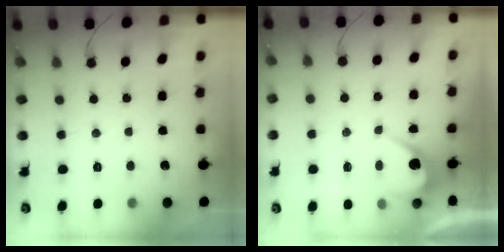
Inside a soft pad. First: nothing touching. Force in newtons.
{"total": 4.7, "press": 4.7, "slide": 0.3}